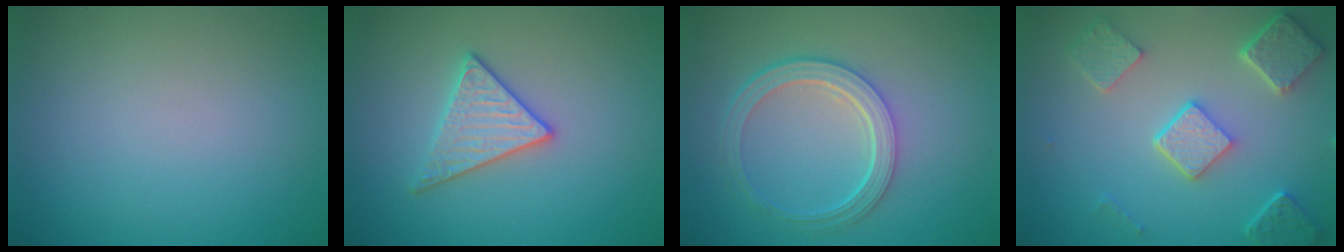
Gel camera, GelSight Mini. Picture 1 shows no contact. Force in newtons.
{"total": 2.9, "press": 2.9, "slide": 0.4}
{"total": 4.8, "press": 3.6, "slide": 3.1}
{"total": 5.3, "press": 4.1, "slide": 3.4}